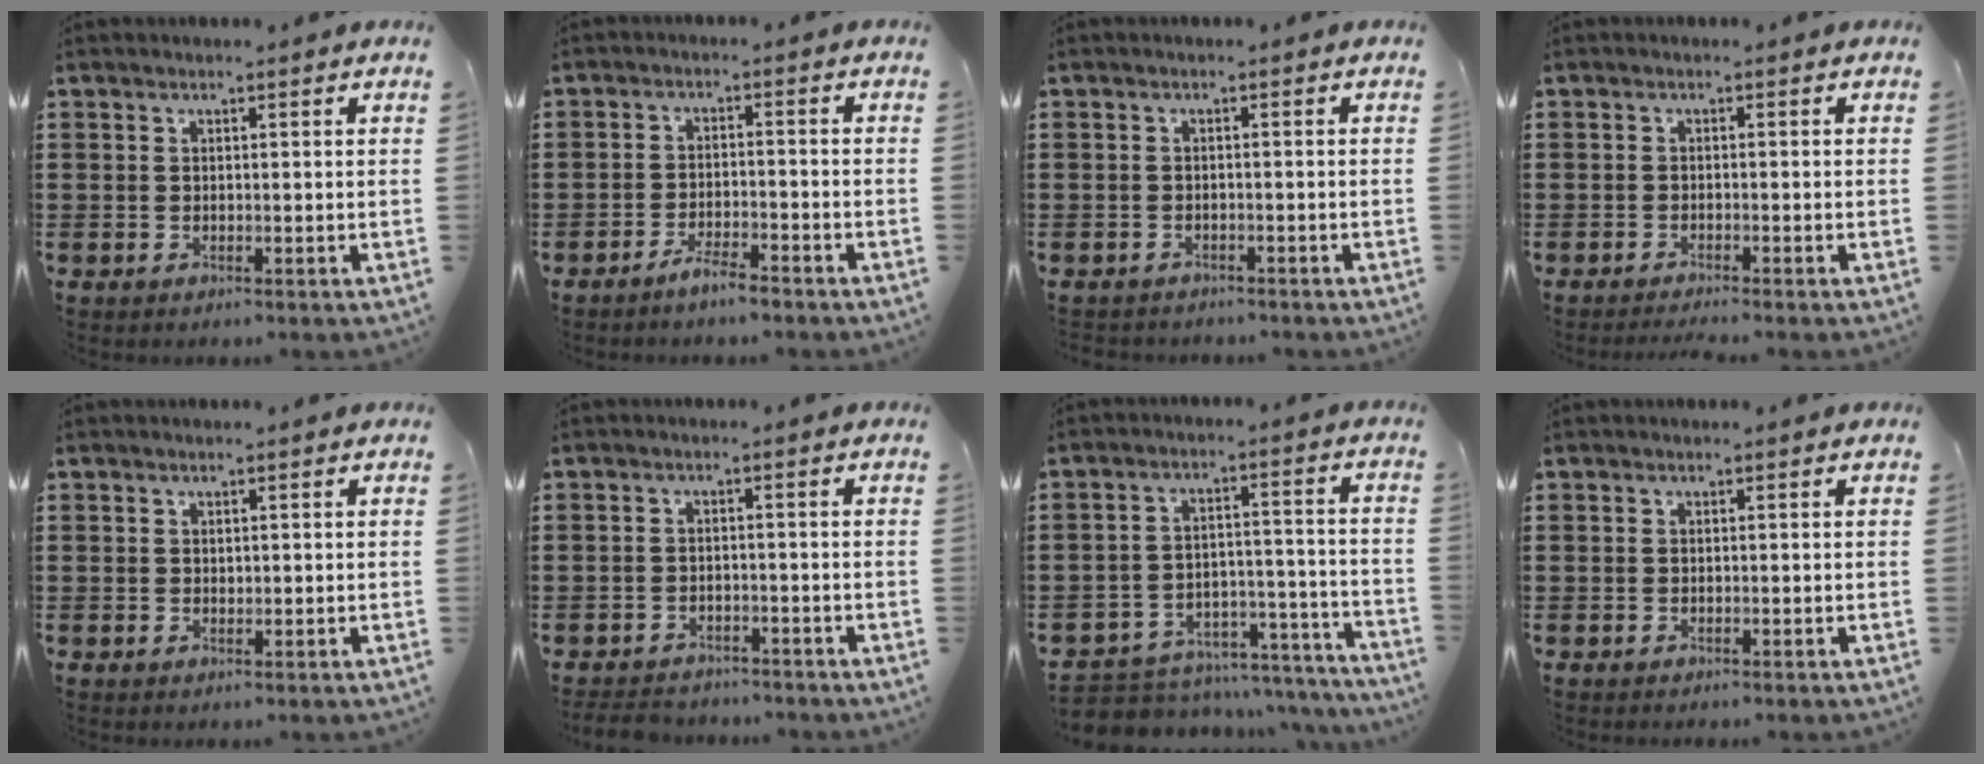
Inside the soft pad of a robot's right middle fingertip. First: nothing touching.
{"total": 3.2, "force": [-3.0, 0.4, 1.2], "torque": [-0.029, 0.003, -0.059]}
{"total": 1.1, "force": [-1.0, 0.2, -0.1], "torque": [-0.003, 0.001, -0.023]}
{"total": 1.0, "force": [-0.9, -0.2, 0.3], "torque": [-0.007, -0.003, -0.016]}
{"total": 0.6, "force": [0.4, 0.4, 0.1], "torque": [0.004, -0.003, 0.008]}
{"total": 2.8, "force": [-2.7, 0.6, 0.1], "torque": [-0.009, 0.000, -0.059]}
{"total": 5.0, "force": [-4.8, 1.5, 0.4], "torque": [-0.011, 0.013, -0.096]}
{"total": 0.0}